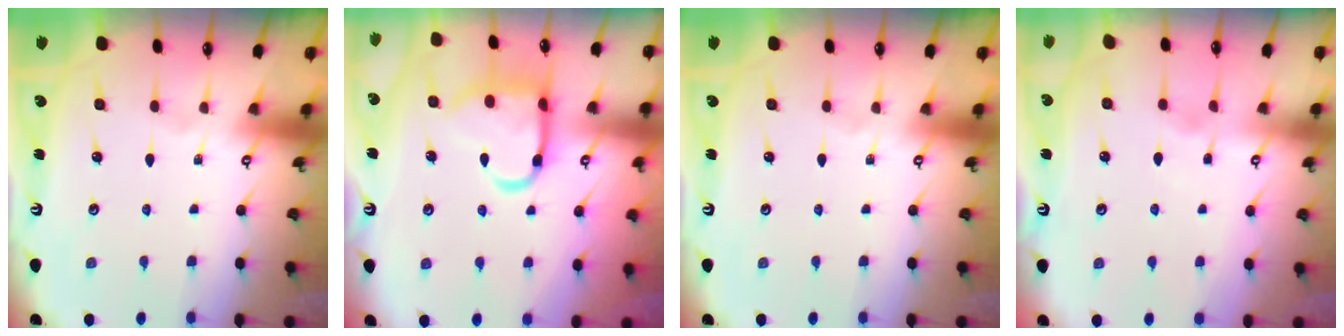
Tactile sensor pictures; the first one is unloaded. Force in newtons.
{"total": 14.1, "press": 14.1, "slide": 1.6}
{"total": 0.0}
{"total": 1.9, "press": 1.9, "slide": 0.4}